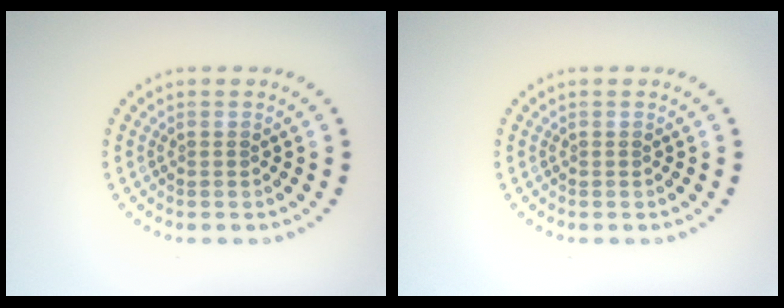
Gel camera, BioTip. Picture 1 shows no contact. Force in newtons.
{"total": 0.0}